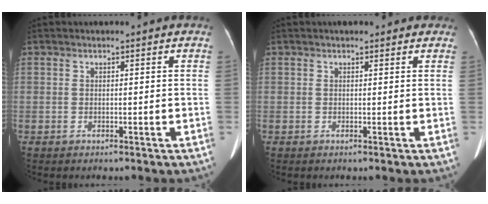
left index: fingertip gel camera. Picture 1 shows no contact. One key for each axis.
{"total": 3.1, "fx": 2.4, "fy": 1.3, "fz": 1.4, "tx": -0.008, "ty": 0.021, "tz": 0.025}